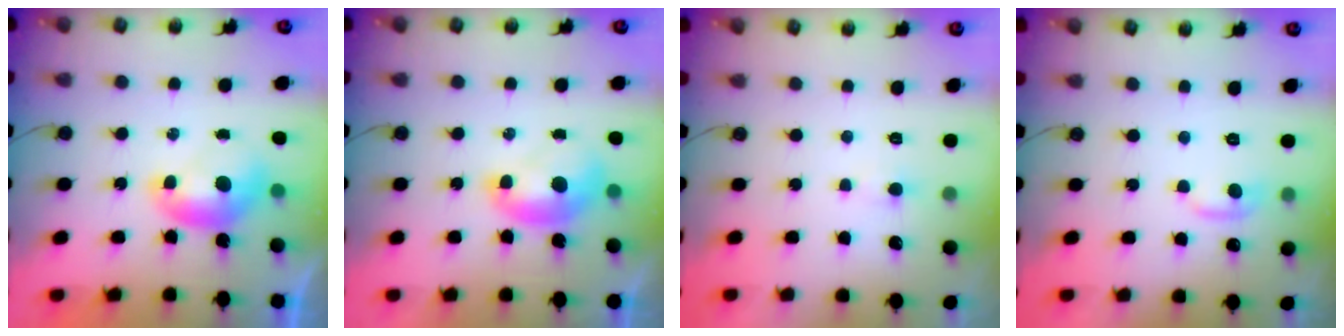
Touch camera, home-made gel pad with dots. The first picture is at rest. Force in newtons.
{"total": 1.6, "press": 1.6, "slide": 0.2}
{"total": 0.6, "press": 0.5, "slide": 0.3}
{"total": 0.8, "press": 0.2, "slide": 0.8}